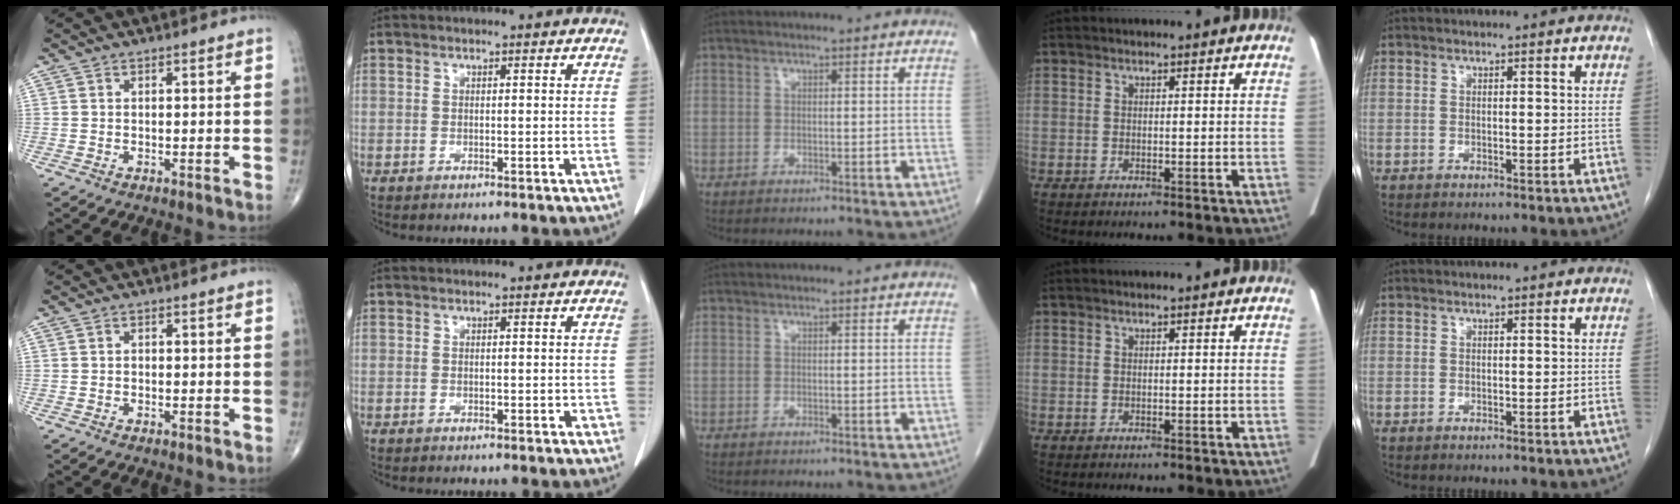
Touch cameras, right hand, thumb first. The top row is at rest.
{"thumb": {"total": 0.5, "force": [-0.1, 0.4, 0.3], "torque": [-0.001, 0.002, -0.003]}, "index": {"total": 0.9, "force": [0.0, 0.6, 0.6], "torque": [-0.004, 0.001, 0.001]}}